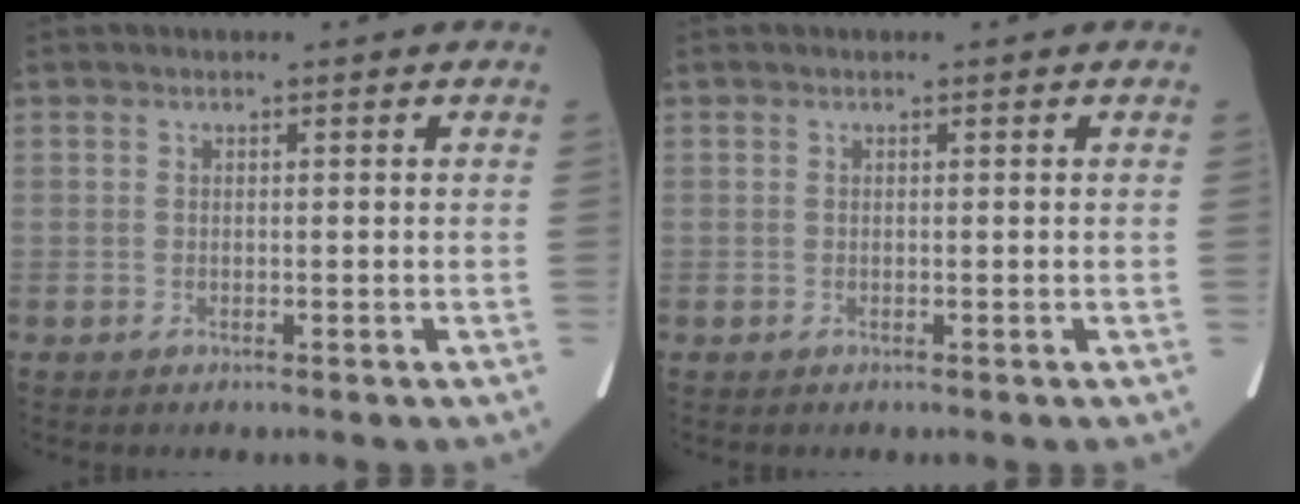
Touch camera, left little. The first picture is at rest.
{"total": 0.0}